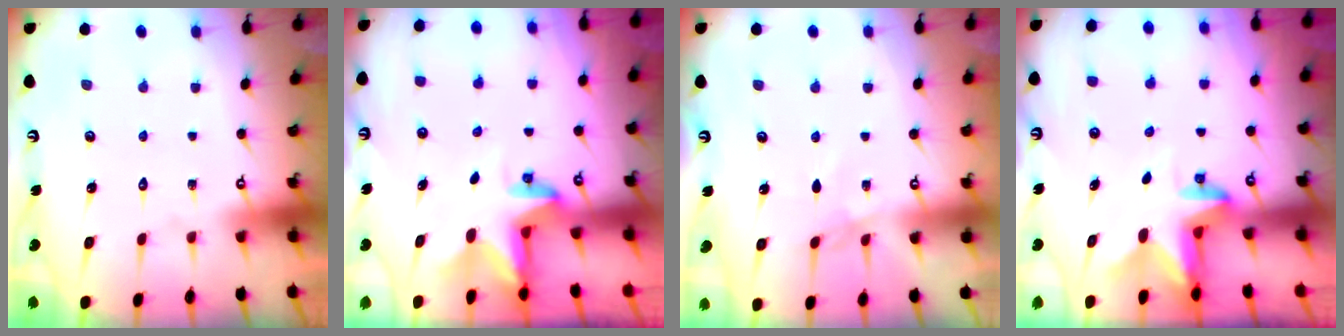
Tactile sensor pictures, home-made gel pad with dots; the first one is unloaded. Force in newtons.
{"total": 2.8, "press": 2.8, "slide": 0.2}
{"total": 2.3, "press": 2.3, "slide": 0.4}
{"total": 2.8, "press": 2.7, "slide": 0.6}